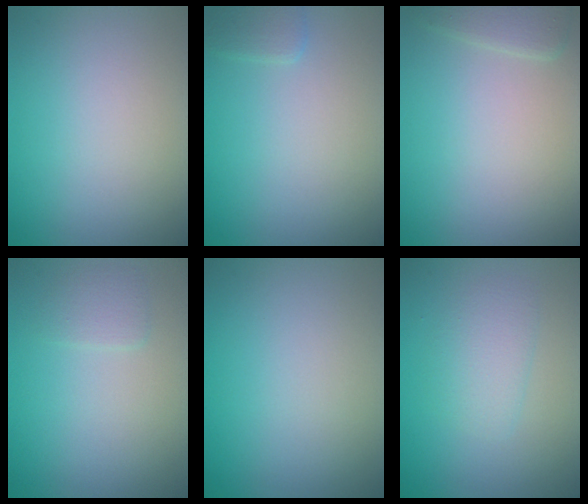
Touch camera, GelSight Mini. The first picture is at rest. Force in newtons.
{"total": 1.2, "press": 1.2, "slide": 0.1}
{"total": 1.2, "press": 1.2, "slide": 0.1}
{"total": 1.2, "press": 1.1, "slide": 0.3}
{"total": 0.0}
{"total": 2.2, "press": 2.2, "slide": 0.1}